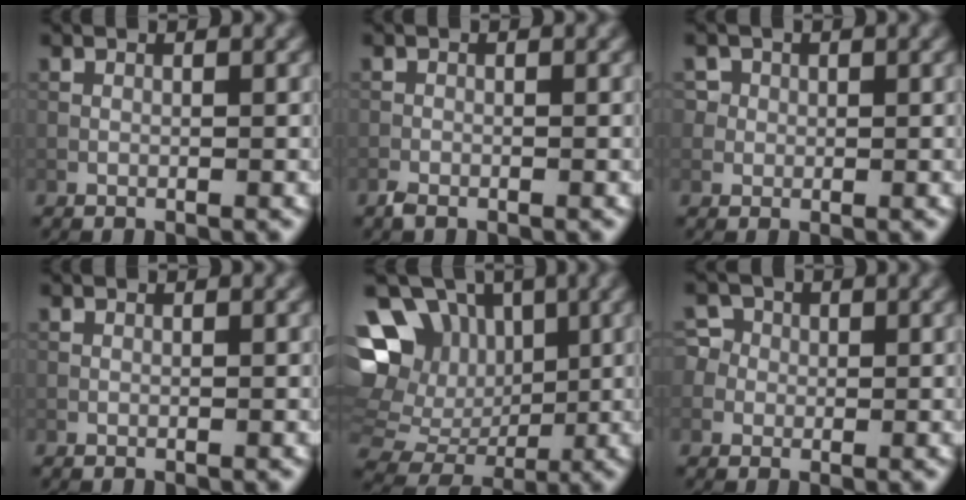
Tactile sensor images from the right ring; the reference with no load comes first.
{"total": 1.1, "force": [-0.8, 0.5, 0.4], "torque": [-0.006, -0.001, -0.019]}
{"total": 3.4, "force": [1.4, 2.9, 1.1], "torque": [-0.020, 0.005, 0.024]}
{"total": 0.0}
{"total": 14.1, "force": [4.0, 12.0, 6.1], "torque": [-0.163, 0.036, 0.061]}
{"total": 4.6, "force": [0.5, 4.3, 1.3], "torque": [-0.010, 0.032, -0.005]}